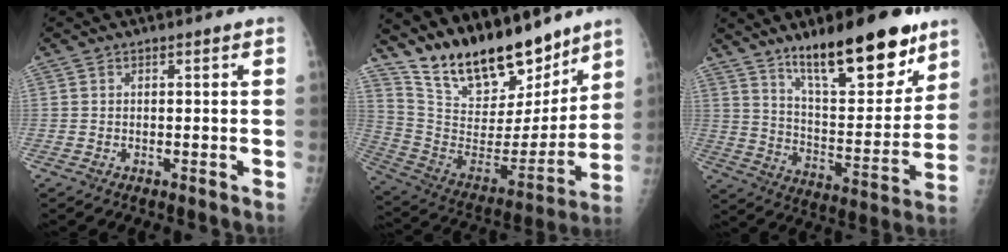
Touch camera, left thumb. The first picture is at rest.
{"total": 22.7, "force": [18.1, 8.5, 10.6], "torque": [-0.144, -0.093, 0.316]}
{"total": 21.9, "force": [14.5, 7.0, 14.9], "torque": [-0.185, -0.077, 0.236]}